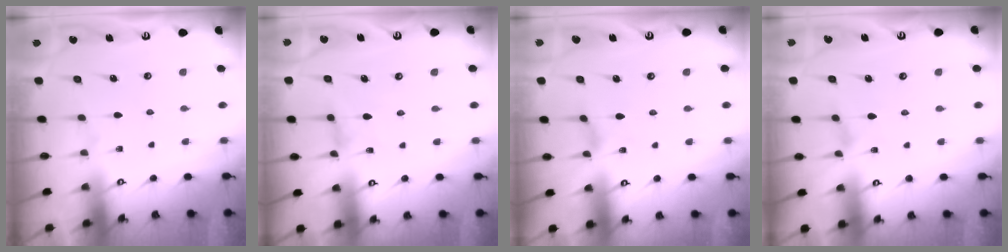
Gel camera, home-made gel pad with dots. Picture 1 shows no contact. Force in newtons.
{"total": 0.9, "press": 0.8, "slide": 0.4}
{"total": 0.0}
{"total": 1.0, "press": 0.9, "slide": 0.3}